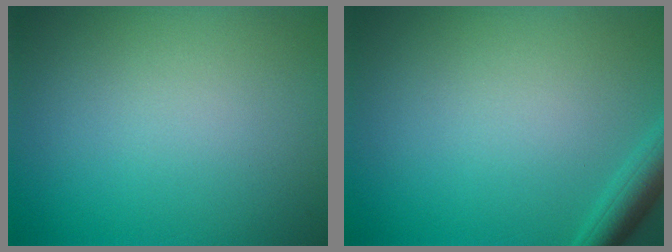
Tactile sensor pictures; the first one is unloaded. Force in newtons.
{"total": 2.6, "press": 2.6, "slide": 0.2}